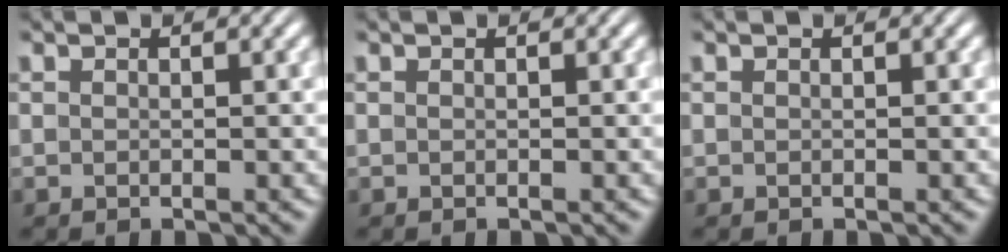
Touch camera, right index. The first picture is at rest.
{"total": 0.0}
{"total": 0.0}